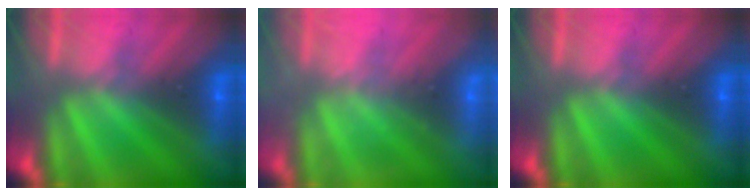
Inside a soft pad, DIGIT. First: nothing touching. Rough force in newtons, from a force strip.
{"total": 2.4}
{"total": 0.0}